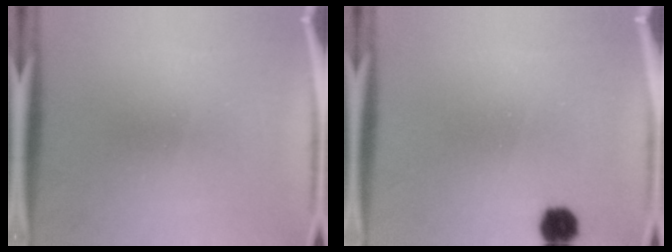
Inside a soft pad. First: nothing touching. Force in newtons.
{"total": 4.0}